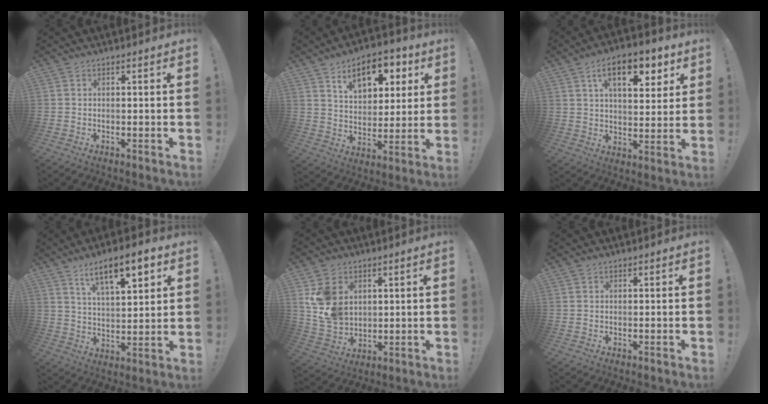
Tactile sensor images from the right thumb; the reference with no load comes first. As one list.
[{"total": 13.7, "force": [7.3, 8.0, 8.3], "torque": [-0.113, -0.034, 0.125]}, {"total": 14.1, "force": [6.9, 6.8, 10.2], "torque": [-0.144, -0.022, 0.113]}, {"total": 12.8, "force": [7.5, 4.1, 9.6], "torque": [-0.141, -0.033, 0.120]}, {"total": 11.3, "force": [4.4, 8.9, 5.3], "torque": [-0.099, -0.018, 0.091]}, {"total": 0.5, "force": [0.5, 0.2, 0.1], "torque": [0.000, -0.001, 0.009]}]